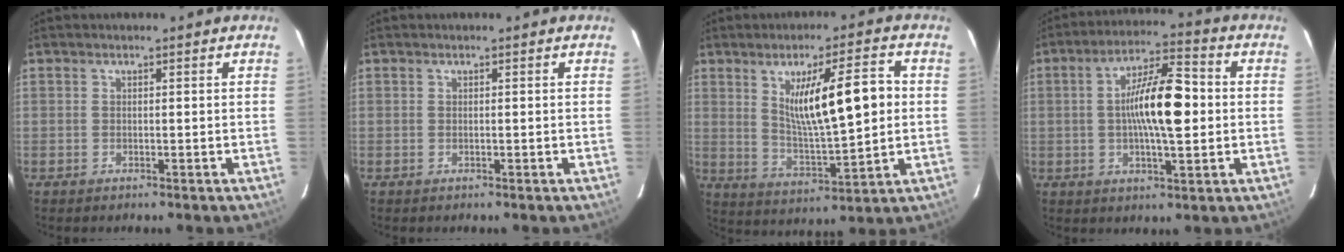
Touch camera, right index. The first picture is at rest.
{"total": 0.0}
{"total": 12.8, "force": [2.5, 1.9, 12.4], "torque": [-0.203, 0.001, 0.050]}
{"total": 11.9, "force": [0.3, 2.5, 11.6], "torque": [-0.207, 0.018, 0.001]}